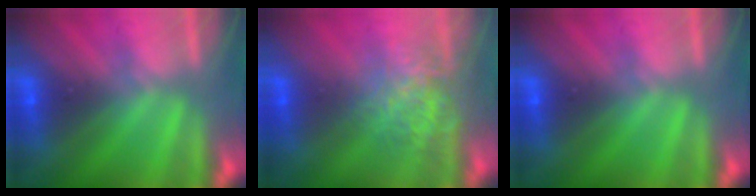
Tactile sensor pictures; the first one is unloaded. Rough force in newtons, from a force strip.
{"total": 3.5}
{"total": 0.0}